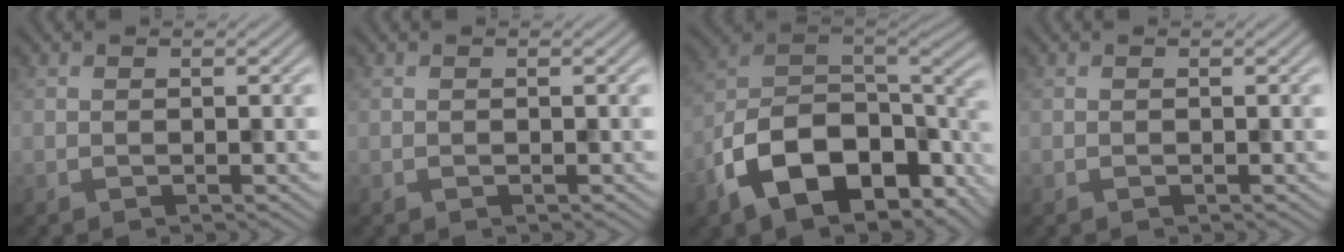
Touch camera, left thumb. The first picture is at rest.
{"total": 0.0}
{"total": 16.4, "force": [-8.4, 9.1, 10.9], "torque": [-0.235, -0.030, -0.137]}
{"total": 0.0}